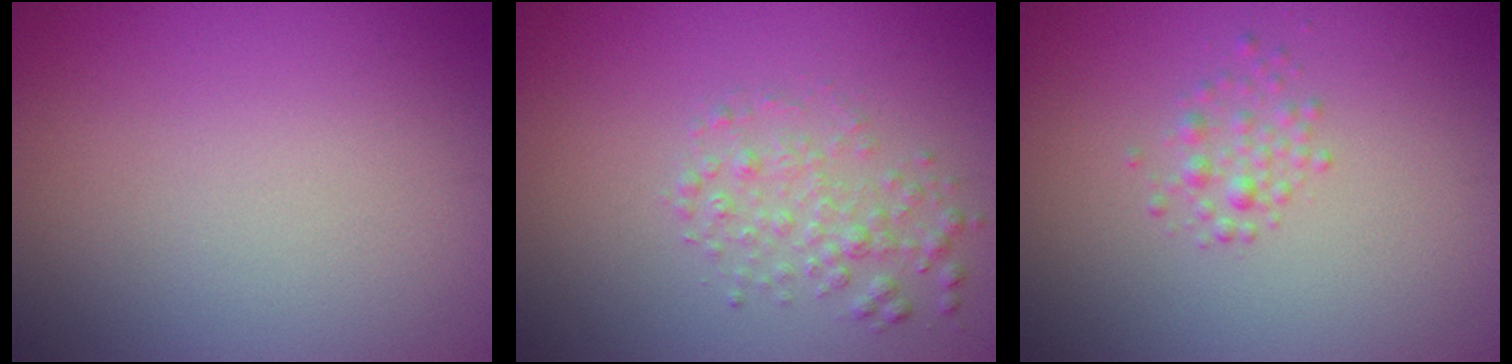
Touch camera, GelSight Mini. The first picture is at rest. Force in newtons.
{"total": 2.1, "press": 2.1, "slide": 0.0}
{"total": 1.4, "press": 1.4, "slide": 0.1}